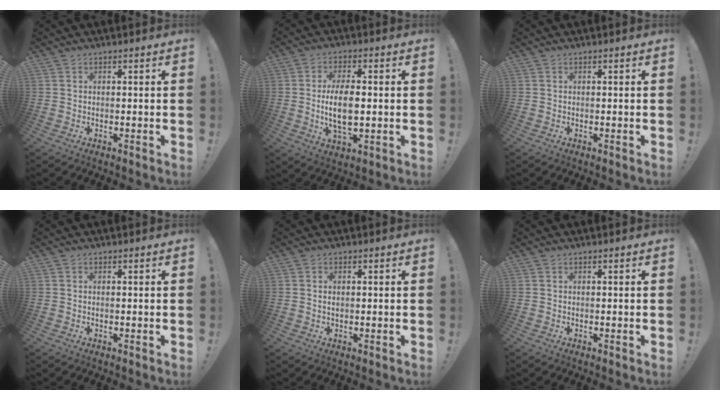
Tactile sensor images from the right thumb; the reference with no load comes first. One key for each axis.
{"total": 6.8, "fx": -0.5, "fy": 3.0, "fz": 6.0, "tx": -0.106, "ty": -0.009, "tz": -0.014}
{"total": 0.0}
{"total": 0.0}
{"total": 1.0, "fx": 0.3, "fy": 0.6, "fz": 0.8, "tx": -0.012, "ty": 0.002, "tz": 0.003}
{"total": 0.0}